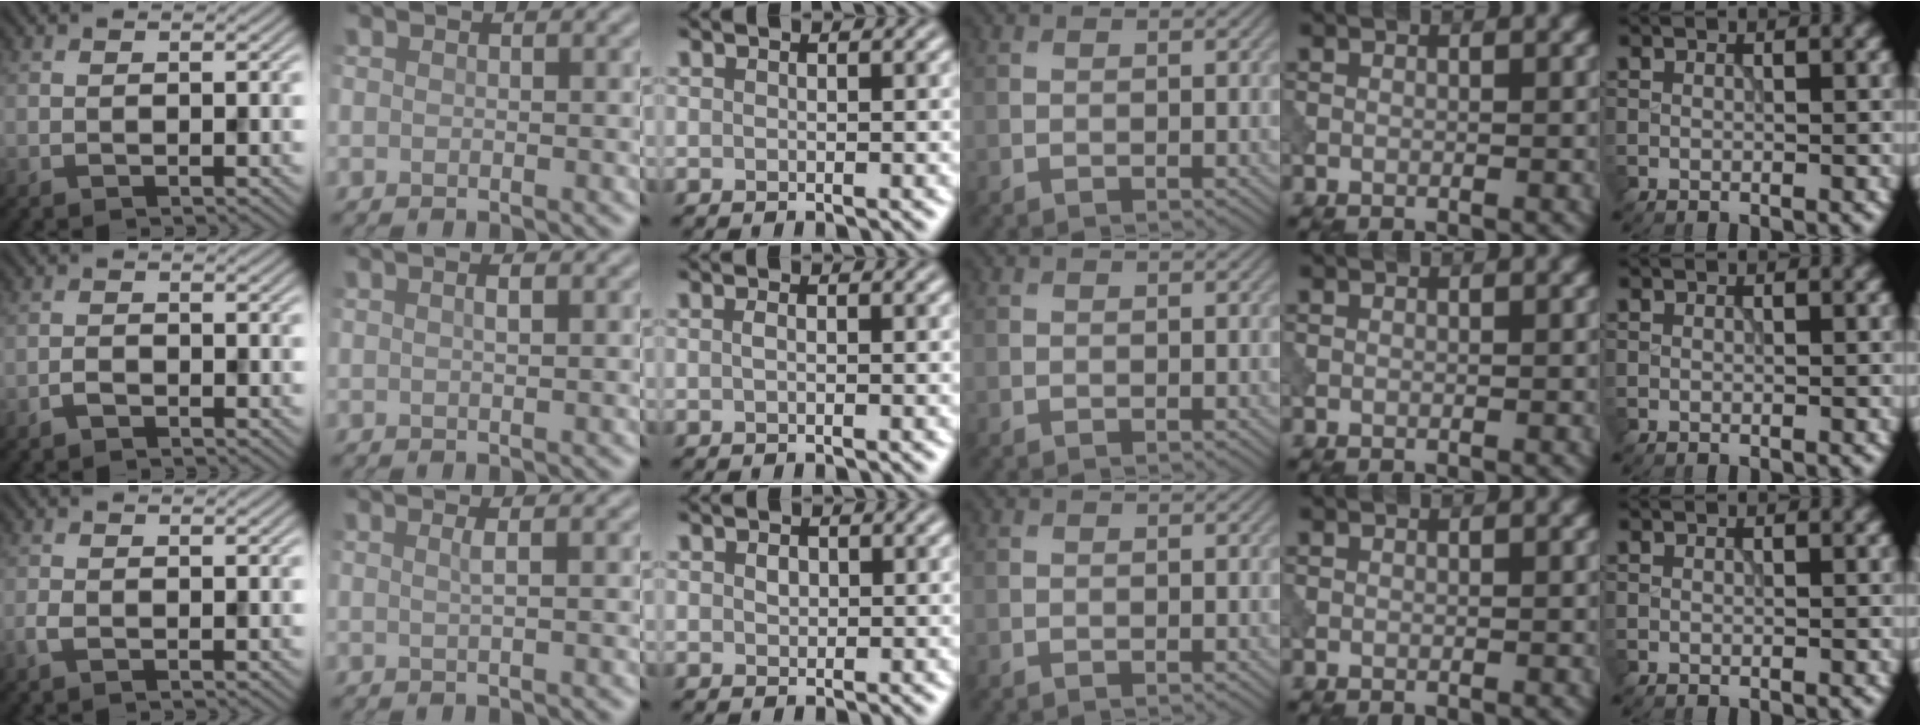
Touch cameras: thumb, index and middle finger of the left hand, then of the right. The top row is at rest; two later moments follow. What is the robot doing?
{"motion": "dispense", "object": "pipette"}